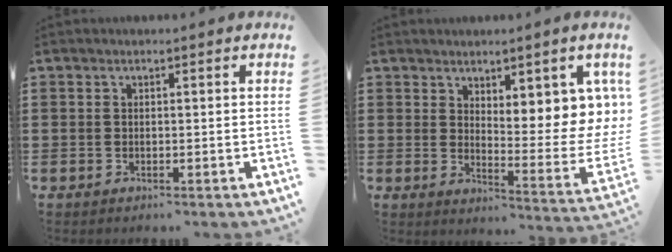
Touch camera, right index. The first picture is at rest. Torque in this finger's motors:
{"motor_torque": [0.78, 0.46, 0.43, 0.09]}